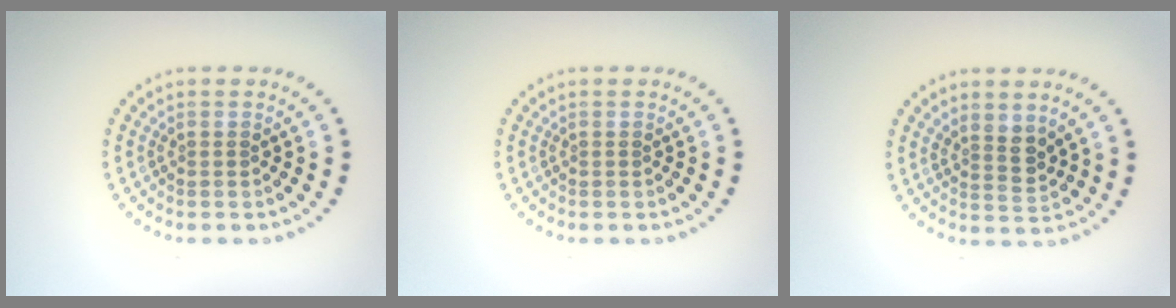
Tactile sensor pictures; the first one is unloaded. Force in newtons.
{"total": 0.0}
{"total": 2.2, "press": 1.8, "slide": 1.4}